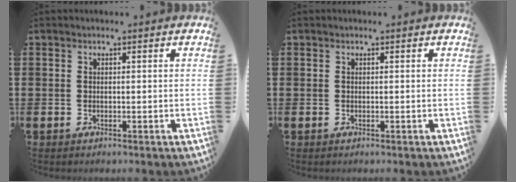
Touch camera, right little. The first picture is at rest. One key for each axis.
{"total": 0.0}